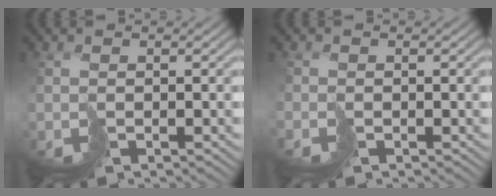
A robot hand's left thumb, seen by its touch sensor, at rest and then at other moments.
{"total": 1.0, "force": [-0.8, 0.5, 0.1], "torque": [-0.010, -0.007, -0.019]}